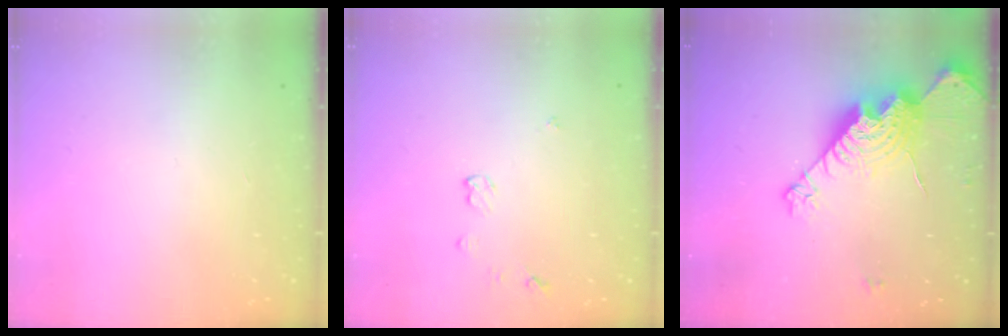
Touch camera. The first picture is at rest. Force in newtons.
{"total": 3.7, "press": 3.7, "slide": 0.5}
{"total": 17.5, "press": 17.4, "slide": 1.3}